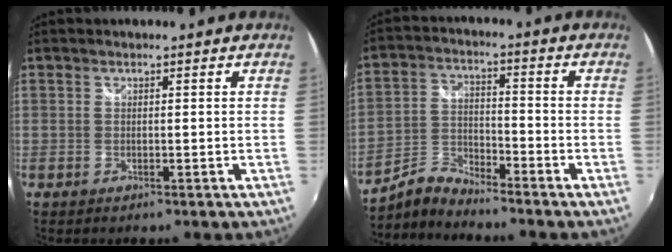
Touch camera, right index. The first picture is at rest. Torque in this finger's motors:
{"motor_torque": [-0.66, -0.59, -0.10, -0.03]}